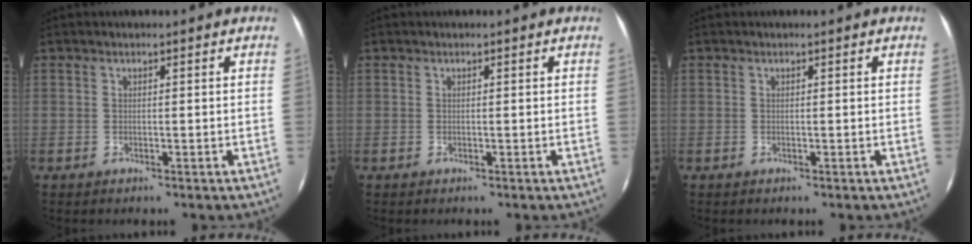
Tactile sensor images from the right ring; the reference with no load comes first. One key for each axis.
{"total": 0.0}
{"total": 0.0}